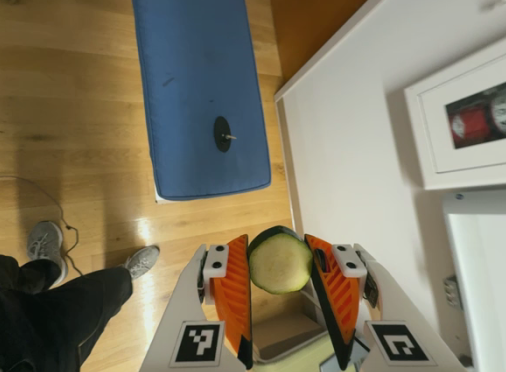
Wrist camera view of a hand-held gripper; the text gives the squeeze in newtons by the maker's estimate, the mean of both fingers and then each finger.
{"total": 9.5, "left": 9.1, "right": 9.9}